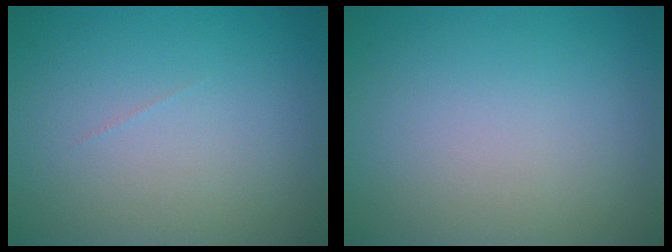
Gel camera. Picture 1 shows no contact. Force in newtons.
{"total": 0.0}